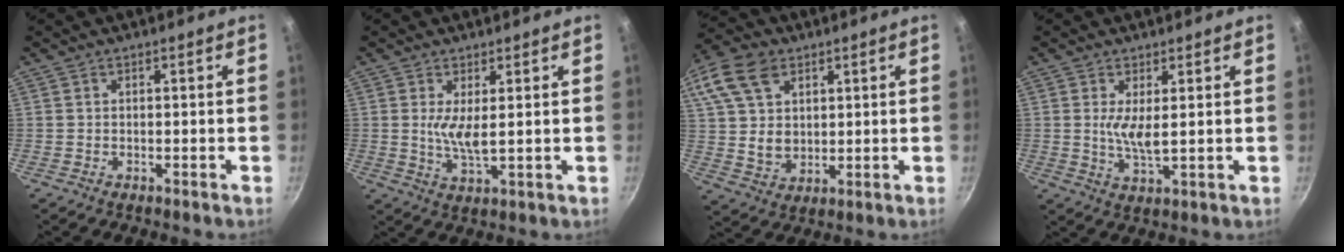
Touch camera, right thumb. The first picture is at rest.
{"total": 5.0, "force": [1.0, 1.3, 4.7], "torque": [-0.096, -0.019, 0.022]}
{"total": 19.0, "force": [8.4, 13.5, 10.4], "torque": [-0.227, 0.009, 0.162]}
{"total": 4.9, "force": [1.0, 1.3, 4.6], "torque": [-0.093, -0.018, 0.021]}